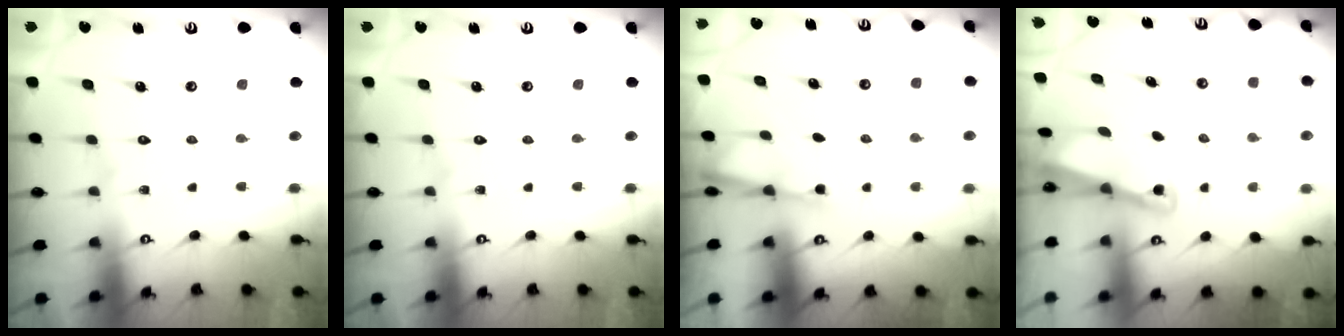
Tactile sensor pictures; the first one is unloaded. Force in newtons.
{"total": 0.0}
{"total": 2.4, "press": 2.4, "slide": 0.4}
{"total": 2.2, "press": 2.1, "slide": 0.4}